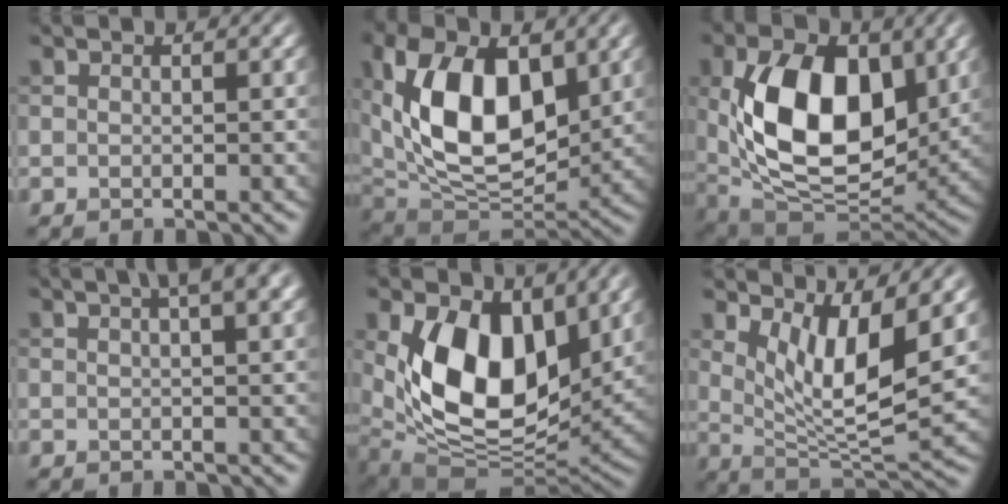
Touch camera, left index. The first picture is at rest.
{"total": 13.2, "force": [2.8, 7.6, 10.5], "torque": [-0.185, 0.000, 0.047]}
{"total": 13.1, "force": [1.8, 8.0, 10.3], "torque": [-0.175, -0.010, 0.033]}
{"total": 5.0, "force": [2.9, 1.4, 3.9], "torque": [-0.036, 0.016, 0.027]}
{"total": 11.7, "force": [2.8, 7.4, 8.7], "torque": [-0.157, -0.031, 0.054]}
{"total": 7.4, "force": [3.2, 2.1, 6.4], "torque": [-0.111, -0.019, 0.063]}